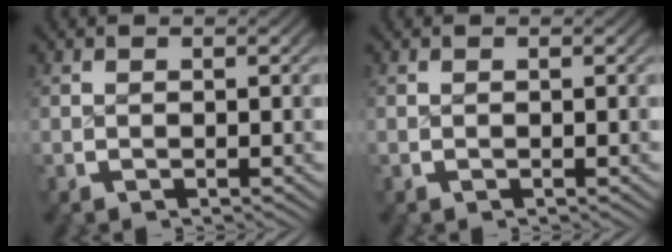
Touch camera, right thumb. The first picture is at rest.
{"total": 0.0}